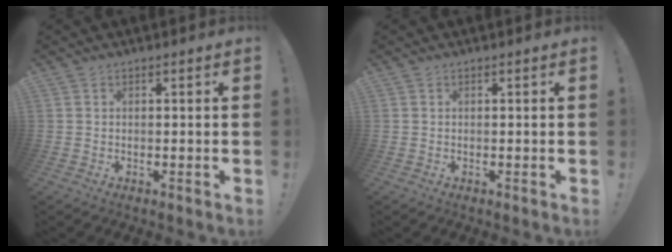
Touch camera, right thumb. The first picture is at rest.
{"total": 0.0}